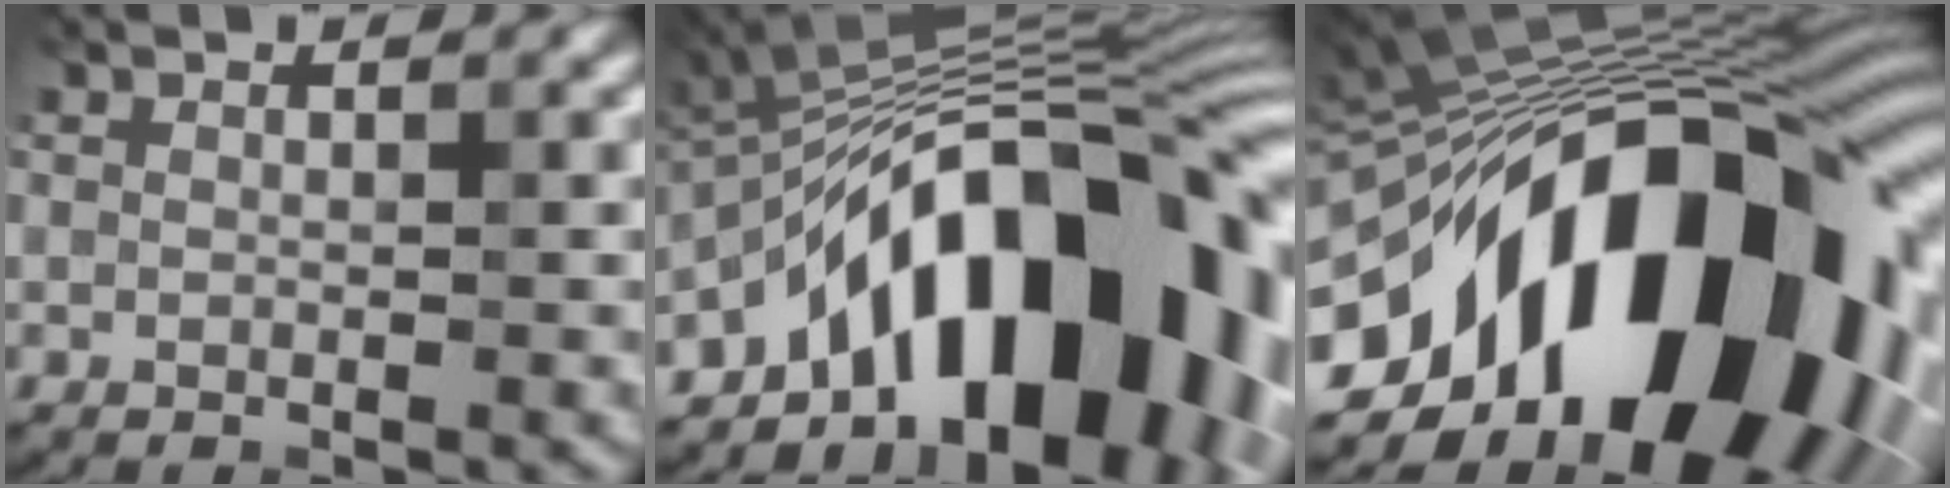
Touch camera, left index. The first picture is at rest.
{"total": 16.5, "force": [-7.1, 7.6, 12.9], "torque": [-0.150, 0.030, -0.121]}
{"total": 20.4, "force": [-6.1, 10.8, 16.2], "torque": [-0.266, -0.014, -0.084]}